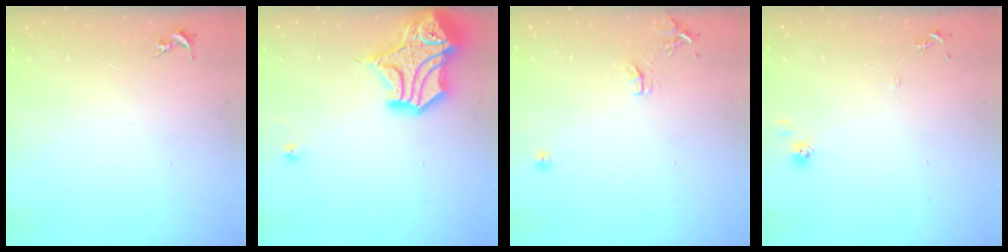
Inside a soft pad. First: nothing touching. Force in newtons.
{"total": 17.1, "press": 16.9, "slide": 2.2}
{"total": 8.6, "press": 8.6, "slide": 0.8}
{"total": 7.3, "press": 7.3, "slide": 0.4}